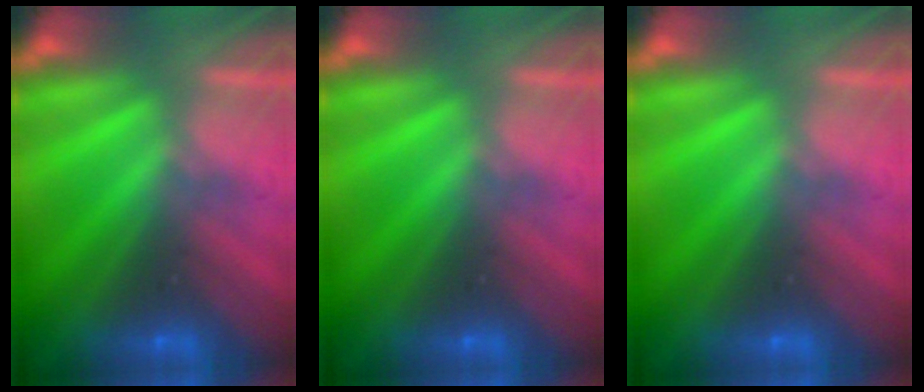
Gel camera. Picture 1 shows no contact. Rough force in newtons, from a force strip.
{"total": 0.0}
{"total": 0.0}